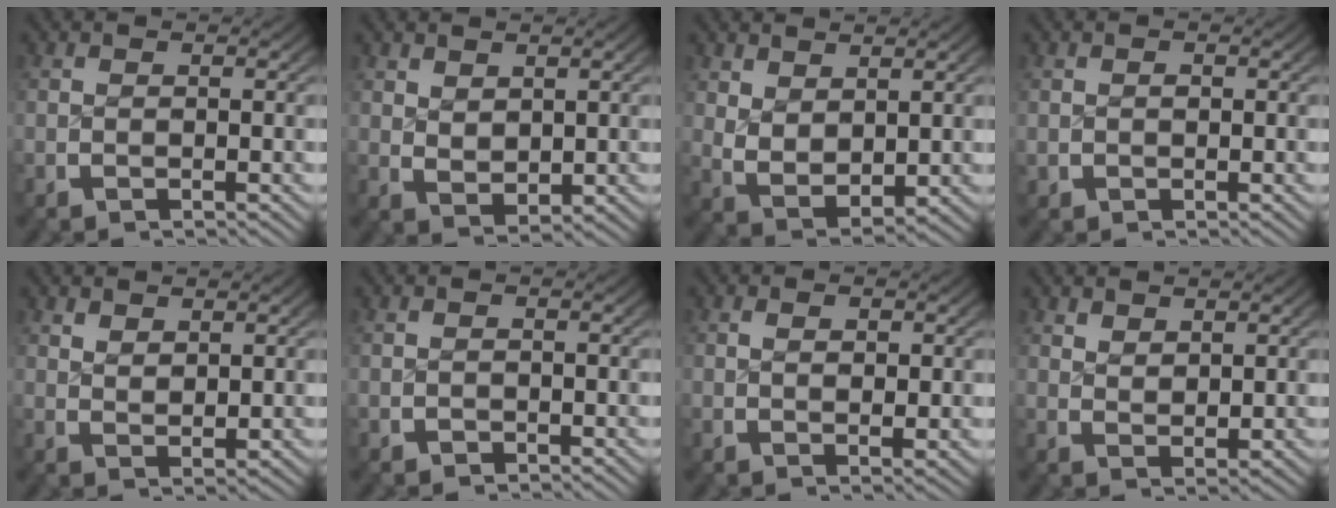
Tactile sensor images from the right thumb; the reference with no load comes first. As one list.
[{"total": 2.3, "force": [1.0, 1.5, 1.4], "torque": [-0.028, -0.014, 0.033]}, {"total": 4.7, "force": [0.9, 3.2, 3.3], "torque": [-0.075, -0.024, 0.035]}, {"total": 0.9, "force": [0.0, 0.9, 0.3], "torque": [-0.011, -0.005, 0.006]}, {"total": 1.8, "force": [1.5, 0.5, 0.8], "torque": [-0.009, -0.005, 0.038]}, {"total": 0.5, "force": [-0.5, 0.3, 0.1], "torque": [0.000, -0.003, -0.006]}, {"total": 1.7, "force": [0.5, 0.7, 1.4], "torque": [-0.018, -0.003, 0.013]}, {"total": 1.8, "force": [1.5, 0.5, 0.7], "torque": [-0.008, -0.006, 0.039]}]